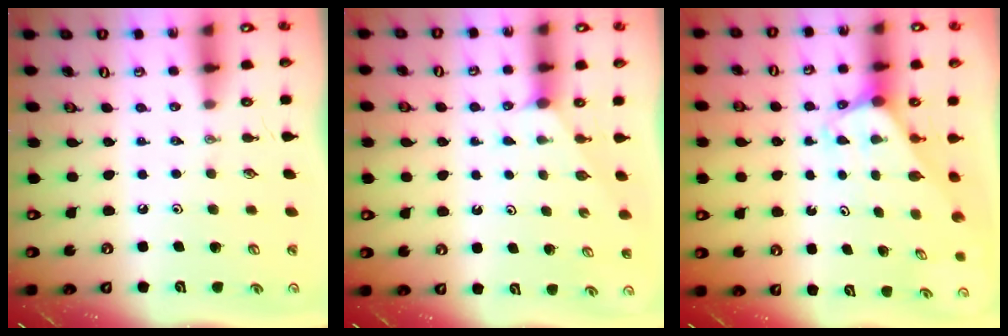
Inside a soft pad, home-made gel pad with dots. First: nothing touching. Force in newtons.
{"total": 0.9, "press": 0.9, "slide": 0.2}
{"total": 1.8, "press": 1.8, "slide": 0.1}